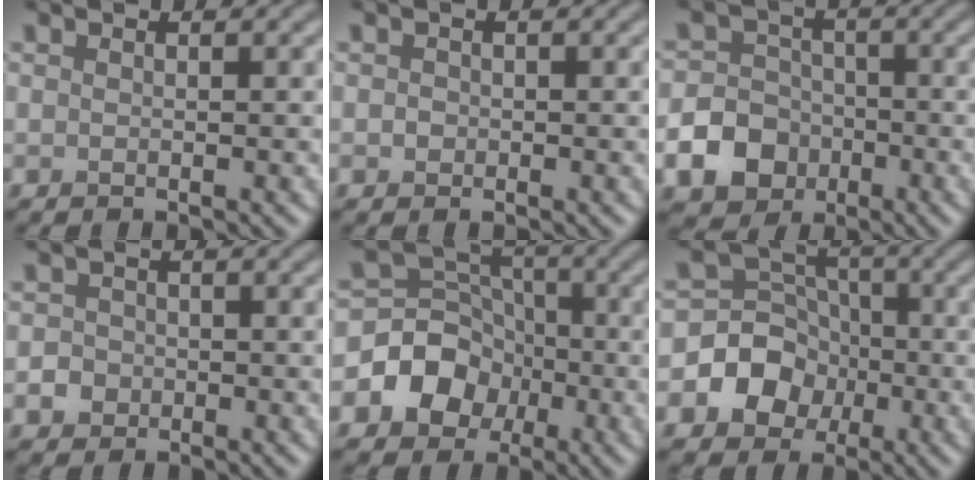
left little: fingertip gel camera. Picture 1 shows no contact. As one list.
[{"total": 0.7, "force": [-0.1, 0.6, 0.2], "torque": [-0.001, -0.002, -0.005]}, {"total": 7.3, "force": [-3.1, 6.2, 2.3], "torque": [-0.032, -0.009, -0.081]}, {"total": 1.7, "force": [-0.6, 1.6, 0.4], "torque": [0.009, 0.002, -0.013]}, {"total": 7.3, "force": [-2.5, 6.3, 2.7], "torque": [-0.022, 0.017, -0.076]}, {"total": 7.9, "force": [-2.4, 7.1, 2.4], "torque": [-0.028, 0.019, -0.070]}]